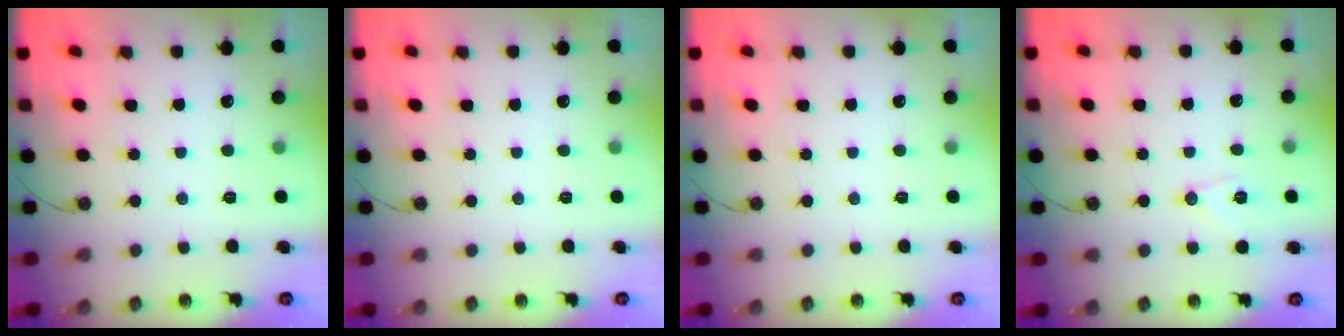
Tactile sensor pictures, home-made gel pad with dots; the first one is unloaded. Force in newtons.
{"total": 0.0}
{"total": 0.0}
{"total": 7.0, "press": 6.9, "slide": 1.1}